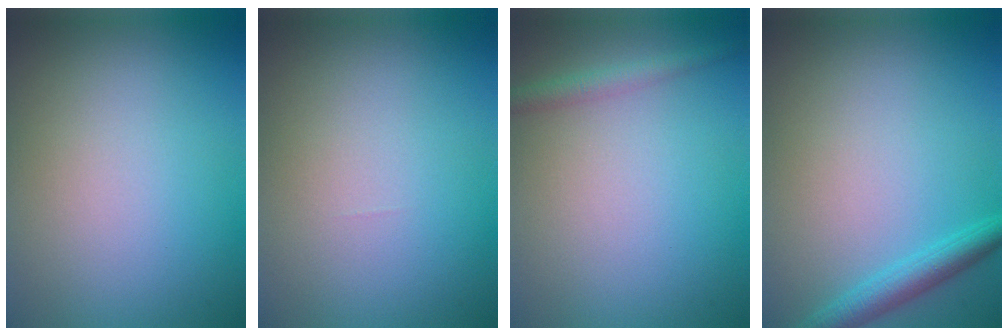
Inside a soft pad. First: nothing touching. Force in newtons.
{"total": 0.0}
{"total": 1.8, "press": 1.8, "slide": 0.1}
{"total": 2.7, "press": 2.7, "slide": 0.1}